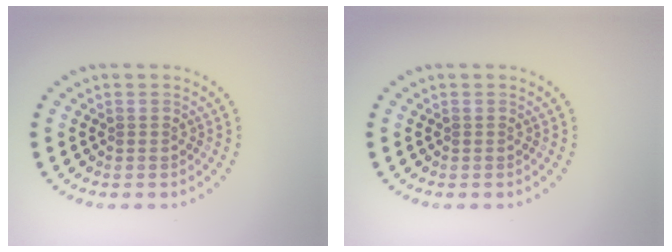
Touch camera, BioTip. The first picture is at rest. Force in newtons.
{"total": 0.0}